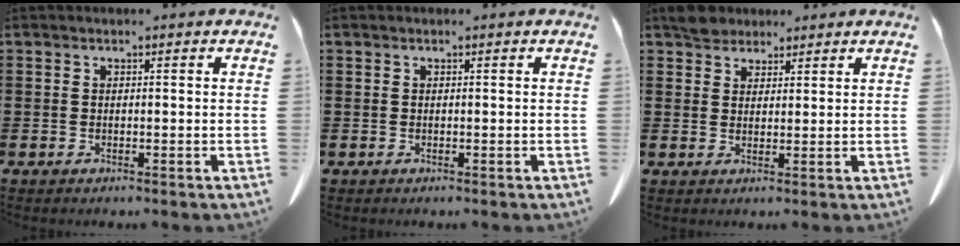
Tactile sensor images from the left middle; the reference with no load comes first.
{"total": 0.0}
{"total": 3.5, "force": [3.0, 1.6, 0.7], "torque": [-0.017, 0.003, 0.058]}